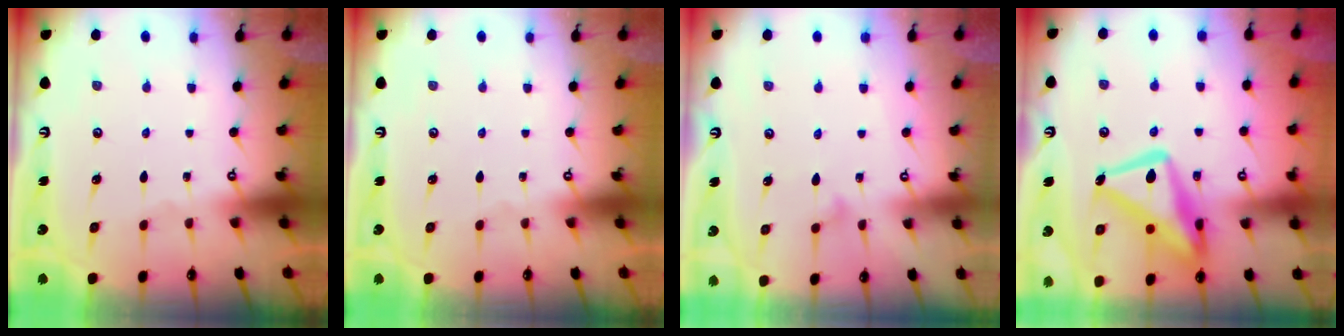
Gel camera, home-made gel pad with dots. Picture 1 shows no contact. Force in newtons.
{"total": 0.0}
{"total": 8.0, "press": 7.9, "slide": 0.5}
{"total": 18.6, "press": 18.6, "slide": 1.6}